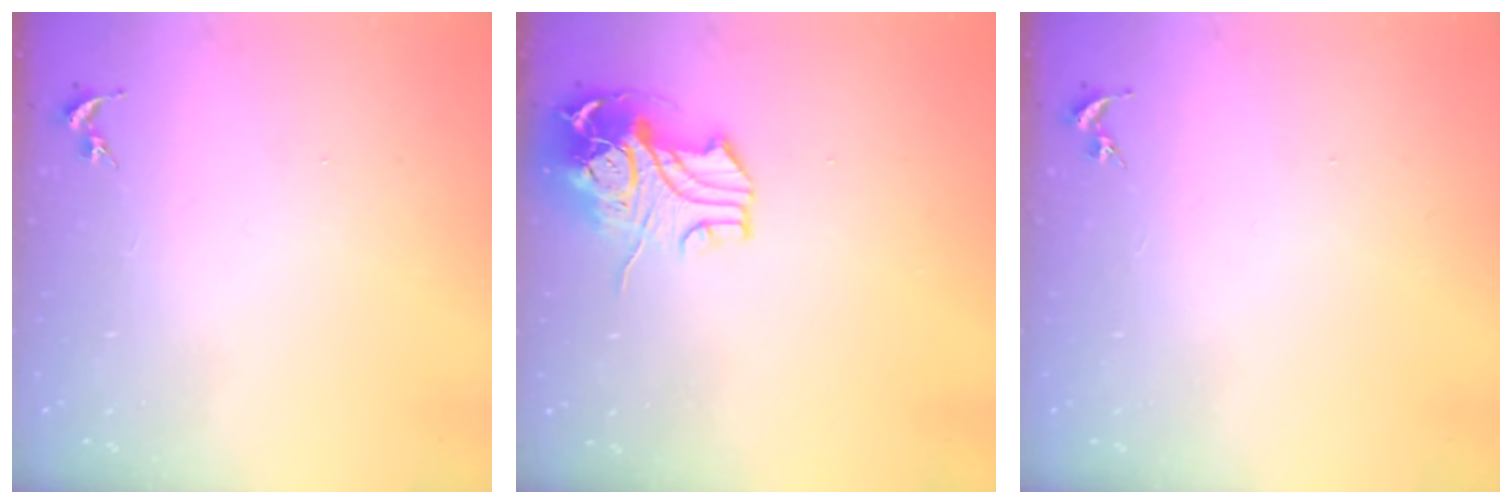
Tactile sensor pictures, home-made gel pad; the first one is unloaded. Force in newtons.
{"total": 12.2, "press": 12.0, "slide": 2.1}
{"total": 0.0}